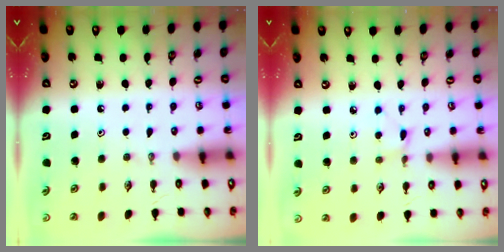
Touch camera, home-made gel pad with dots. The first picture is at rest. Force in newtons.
{"total": 2.1, "press": 2.1, "slide": 0.2}